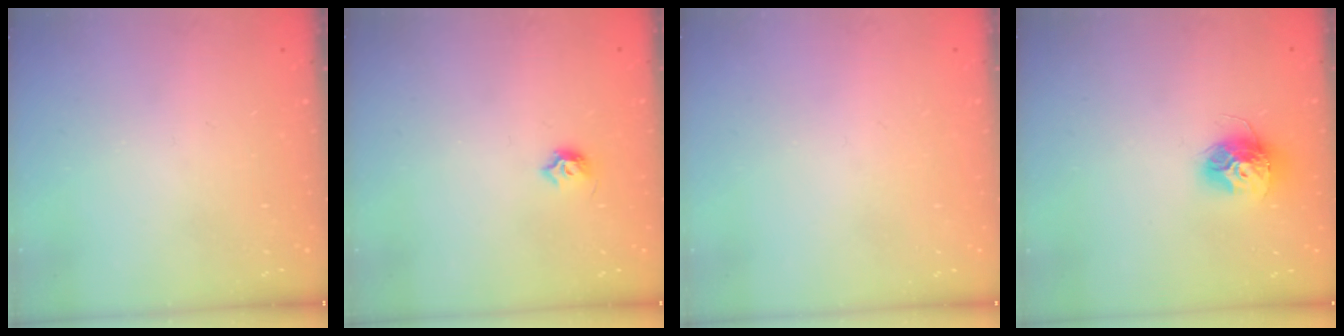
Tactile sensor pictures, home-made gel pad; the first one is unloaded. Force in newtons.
{"total": 5.0, "press": 4.9, "slide": 0.7}
{"total": 0.8, "press": 0.8, "slide": 0.0}
{"total": 11.3, "press": 11.3, "slide": 1.0}